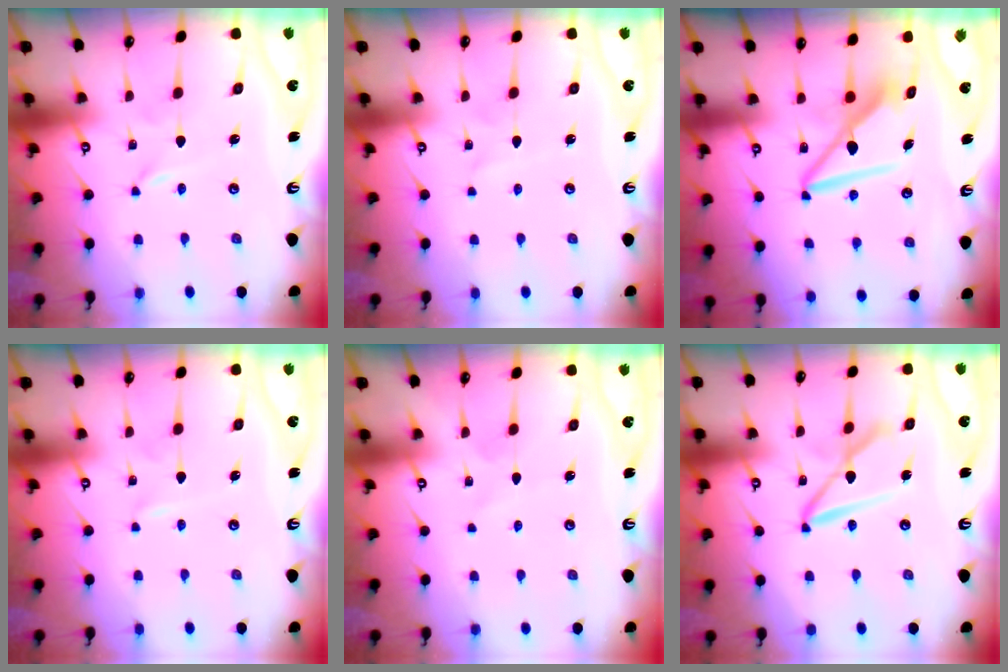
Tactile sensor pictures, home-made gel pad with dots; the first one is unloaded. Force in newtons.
{"total": 2.5, "press": 2.5, "slide": 0.2}
{"total": 9.3, "press": 9.3, "slide": 0.9}
{"total": 1.5, "press": 1.4, "slide": 0.2}
{"total": 2.4, "press": 2.4, "slide": 0.2}
{"total": 10.8, "press": 10.7, "slide": 1.0}